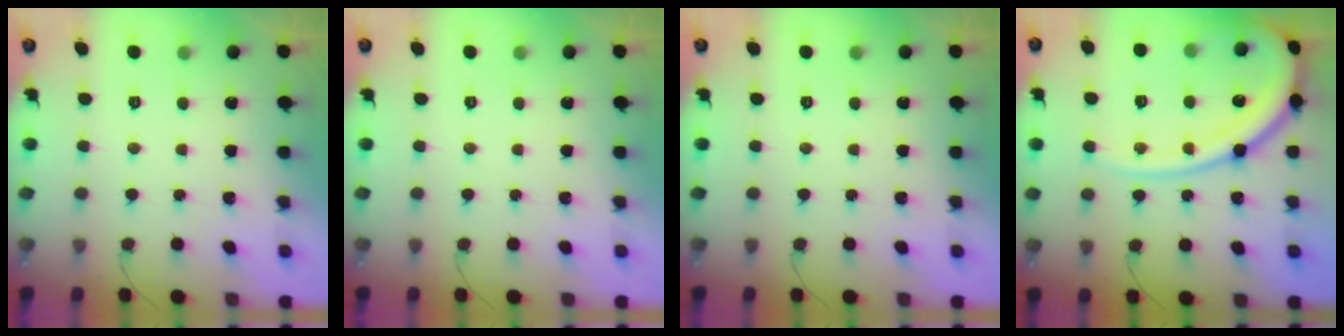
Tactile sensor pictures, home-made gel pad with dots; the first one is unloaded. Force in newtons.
{"total": 0.0}
{"total": 0.0}
{"total": 18.7, "press": 18.5, "slide": 2.2}